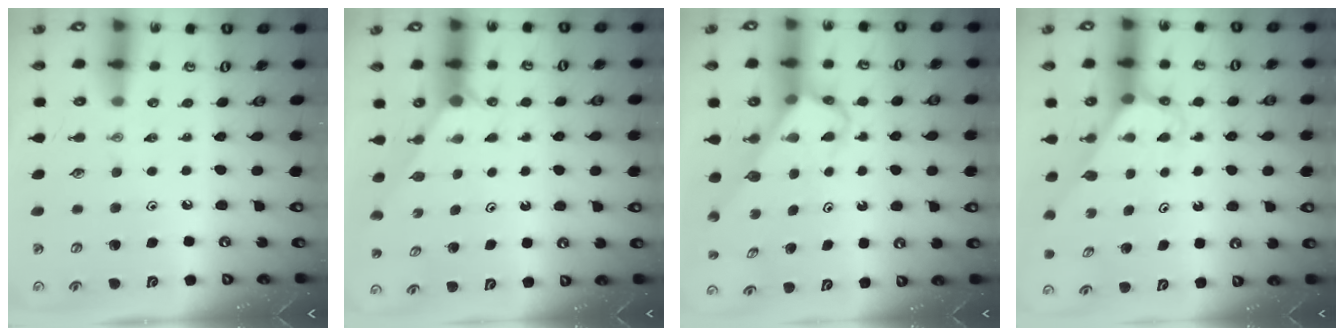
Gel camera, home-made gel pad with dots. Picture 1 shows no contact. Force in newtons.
{"total": 0.9, "press": 0.9, "slide": 0.2}
{"total": 4.0, "press": 4.0, "slide": 0.2}
{"total": 3.2, "press": 3.2, "slide": 0.2}